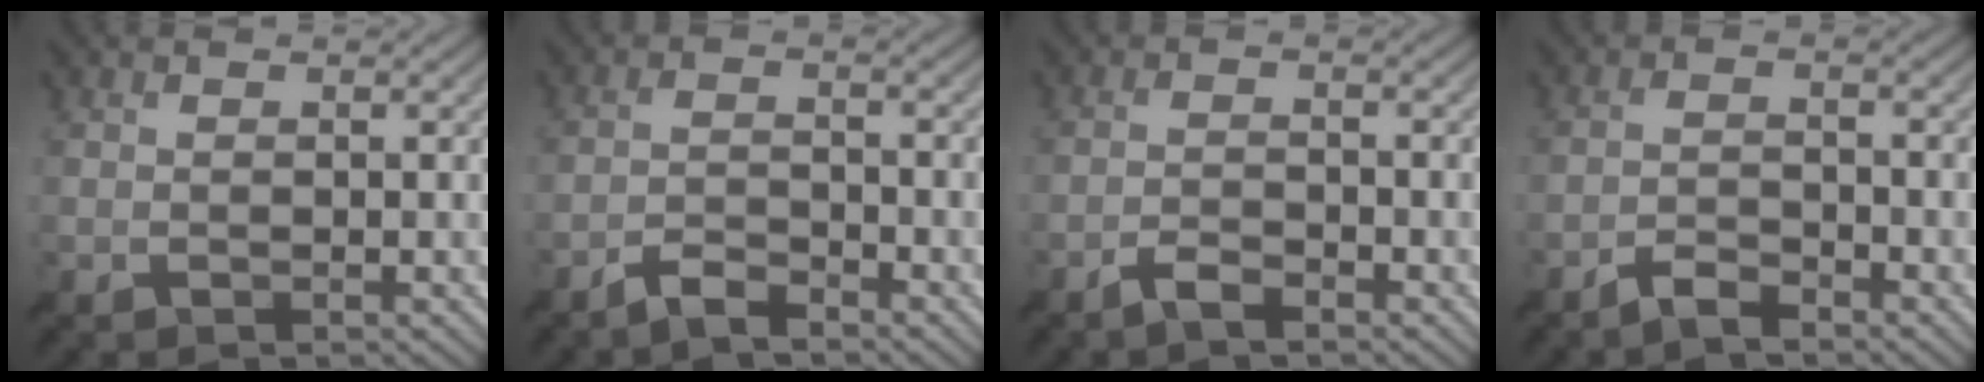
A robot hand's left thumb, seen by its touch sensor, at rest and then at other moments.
{"total": 3.0, "force": [-2.6, 0.5, 1.5], "torque": [-0.028, 0.002, -0.057]}
{"total": 2.4, "force": [-1.9, 0.4, 1.3], "torque": [-0.025, 0.002, -0.043]}
{"total": 2.8, "force": [-2.4, 0.5, 1.3], "torque": [-0.024, 0.002, -0.052]}